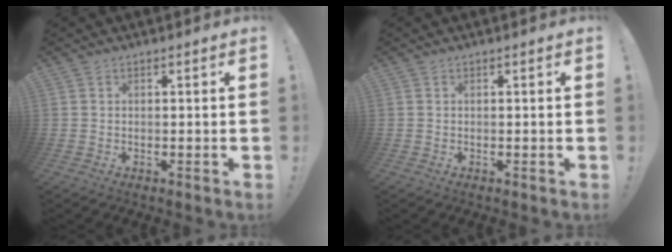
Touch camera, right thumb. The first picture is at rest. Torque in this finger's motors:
{"motor_torque": [0.00, 0.00, -0.11, 0.11, 0.01]}